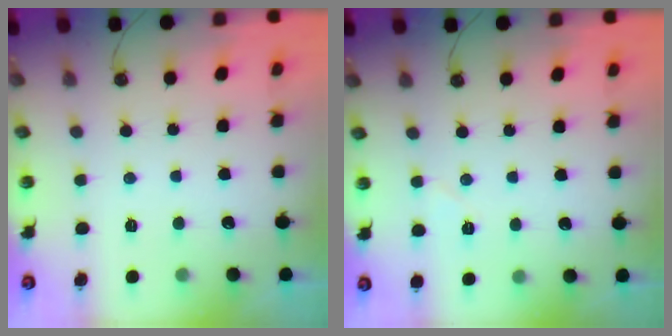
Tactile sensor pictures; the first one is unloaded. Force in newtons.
{"total": 3.4, "press": 3.1, "slide": 1.4}